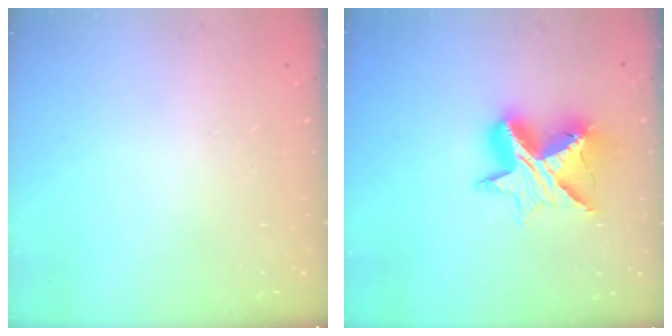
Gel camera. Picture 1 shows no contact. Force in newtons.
{"total": 13.1, "press": 13.1, "slide": 0.8}